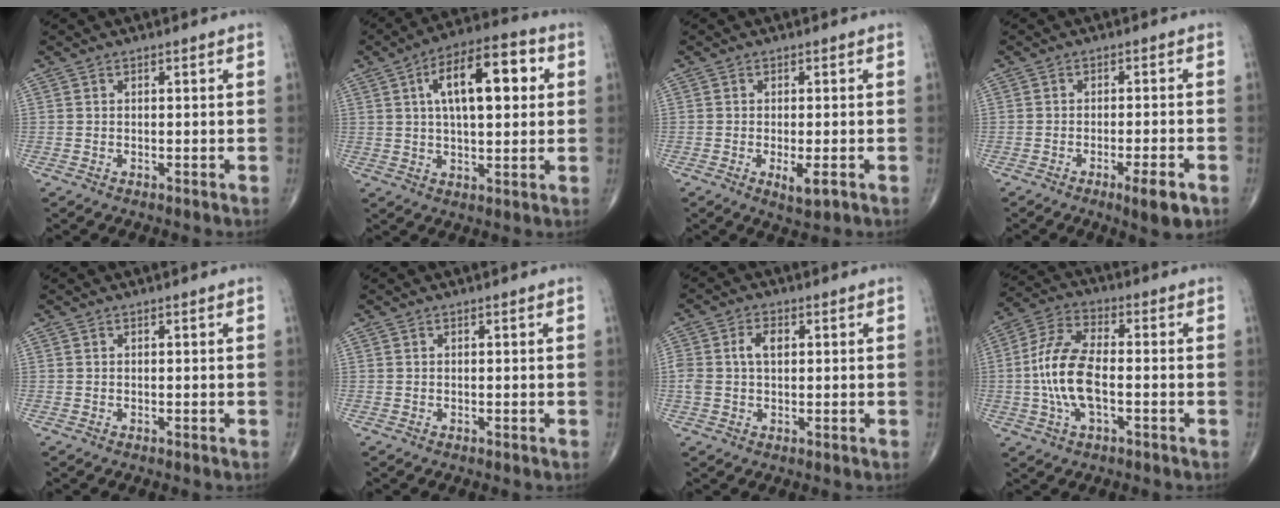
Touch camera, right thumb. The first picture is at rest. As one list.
[{"total": 15.2, "force": [3.8, 6.6, 13.2], "torque": [-0.192, 0.017, 0.054]}, {"total": 4.0, "force": [-1.4, 1.2, 3.6], "torque": [-0.056, -0.009, -0.020]}, {"total": 5.6, "force": [-3.0, 0.9, 4.7], "torque": [-0.070, 0.002, -0.043]}, {"total": 0.0}, {"total": 0.0}, {"total": 4.5, "force": [0.8, 2.7, 3.5], "torque": [-0.081, 0.013, 0.016]}, {"total": 11.9, "force": [-1.8, 5.4, 10.5], "torque": [-0.221, 0.027, -0.037]}]